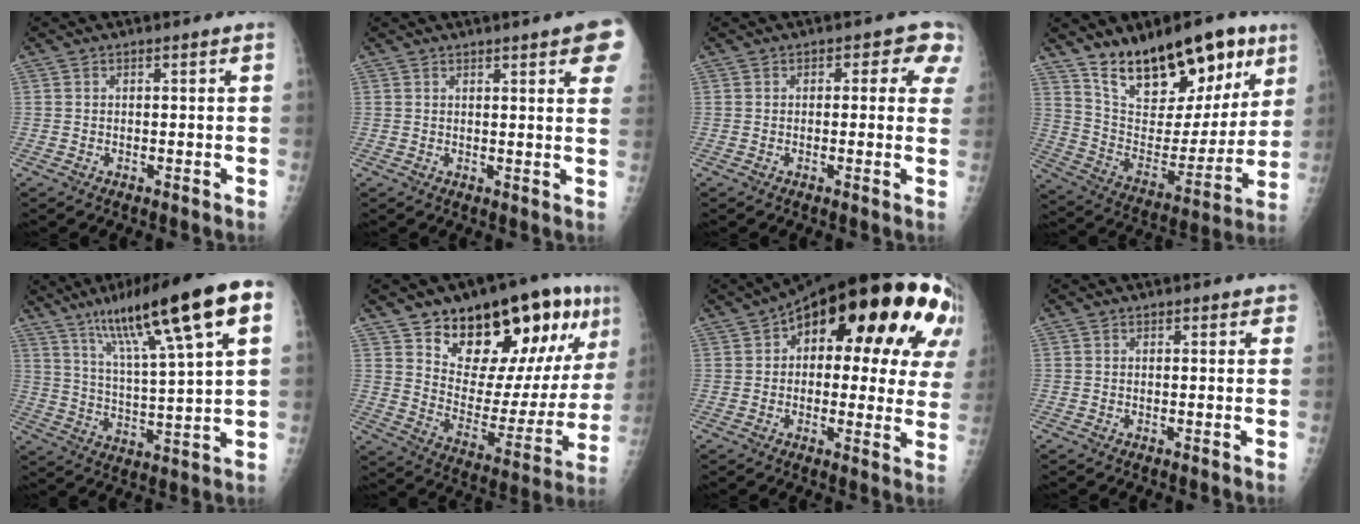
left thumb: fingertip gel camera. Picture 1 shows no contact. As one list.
[{"total": 8.4, "force": [4.6, 1.2, 7.0], "torque": [-0.067, -0.005, 0.050]}, {"total": 4.6, "force": [1.8, 2.9, 3.2], "torque": [0.009, 0.000, 0.005]}, {"total": 23.0, "force": [14.5, 10.6, 14.3], "torque": [-0.175, -0.066, 0.246]}, {"total": 21.1, "force": [10.5, 2.9, 18.0], "torque": [-0.281, -0.010, 0.175]}, {"total": 25.8, "force": [14.3, 11.4, 18.2], "torque": [-0.221, -0.047, 0.226]}, {"total": 27.3, "force": [10.1, 12.5, 22.1], "torque": [-0.275, 0.033, 0.134]}, {"total": 1.3, "force": [0.8, 0.6, 0.9], "torque": [-0.002, 0.000, 0.006]}]